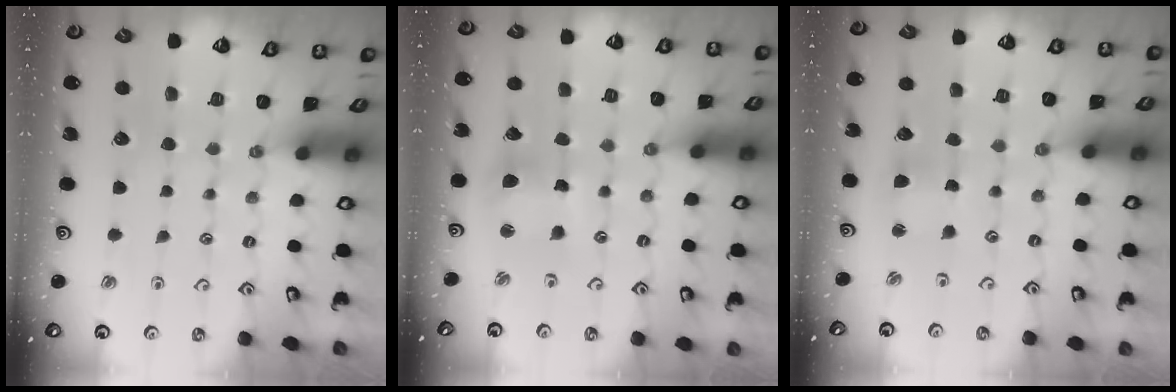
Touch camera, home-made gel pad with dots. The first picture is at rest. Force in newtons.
{"total": 6.8, "press": 6.7, "slide": 1.0}
{"total": 2.8, "press": 2.8, "slide": 0.3}